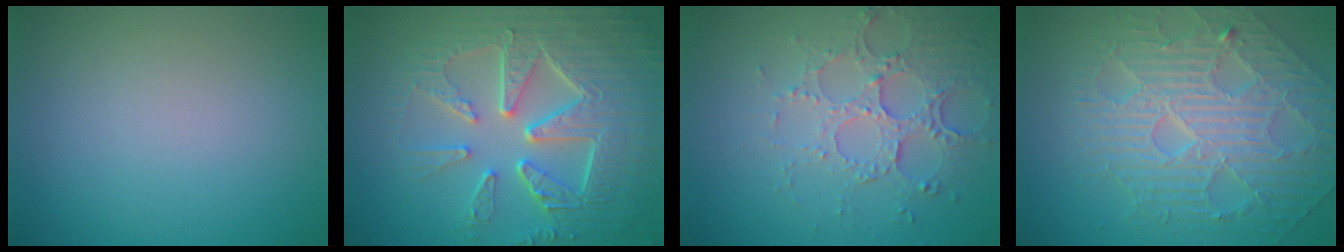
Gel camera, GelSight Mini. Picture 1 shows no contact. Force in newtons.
{"total": 9.2, "press": 6.6, "slide": 6.4}
{"total": 5.1, "press": 3.7, "slide": 3.6}
{"total": 5.9, "press": 5.2, "slide": 2.6}